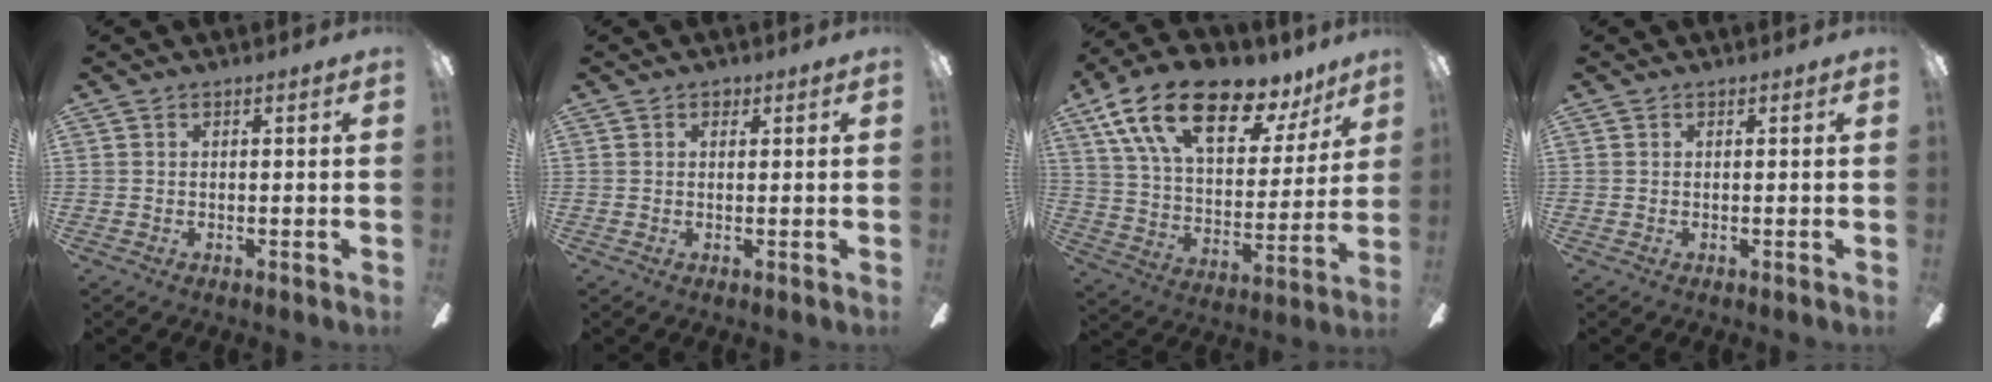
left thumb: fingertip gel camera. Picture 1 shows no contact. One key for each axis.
{"total": 1.1, "fx": 0.6, "fy": 0.7, "fz": 0.5, "tx": -0.002, "ty": -0.002, "tz": 0.010}
{"total": 22.0, "fx": 13.8, "fy": 10.2, "fz": 13.9, "tx": -0.233, "ty": -0.073, "tz": 0.238}
{"total": 0.0}